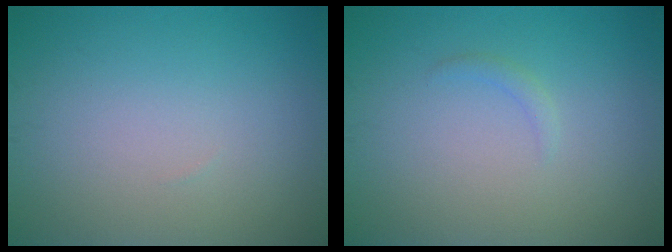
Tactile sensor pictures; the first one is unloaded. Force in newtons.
{"total": 0.7, "press": 0.7, "slide": 0.1}